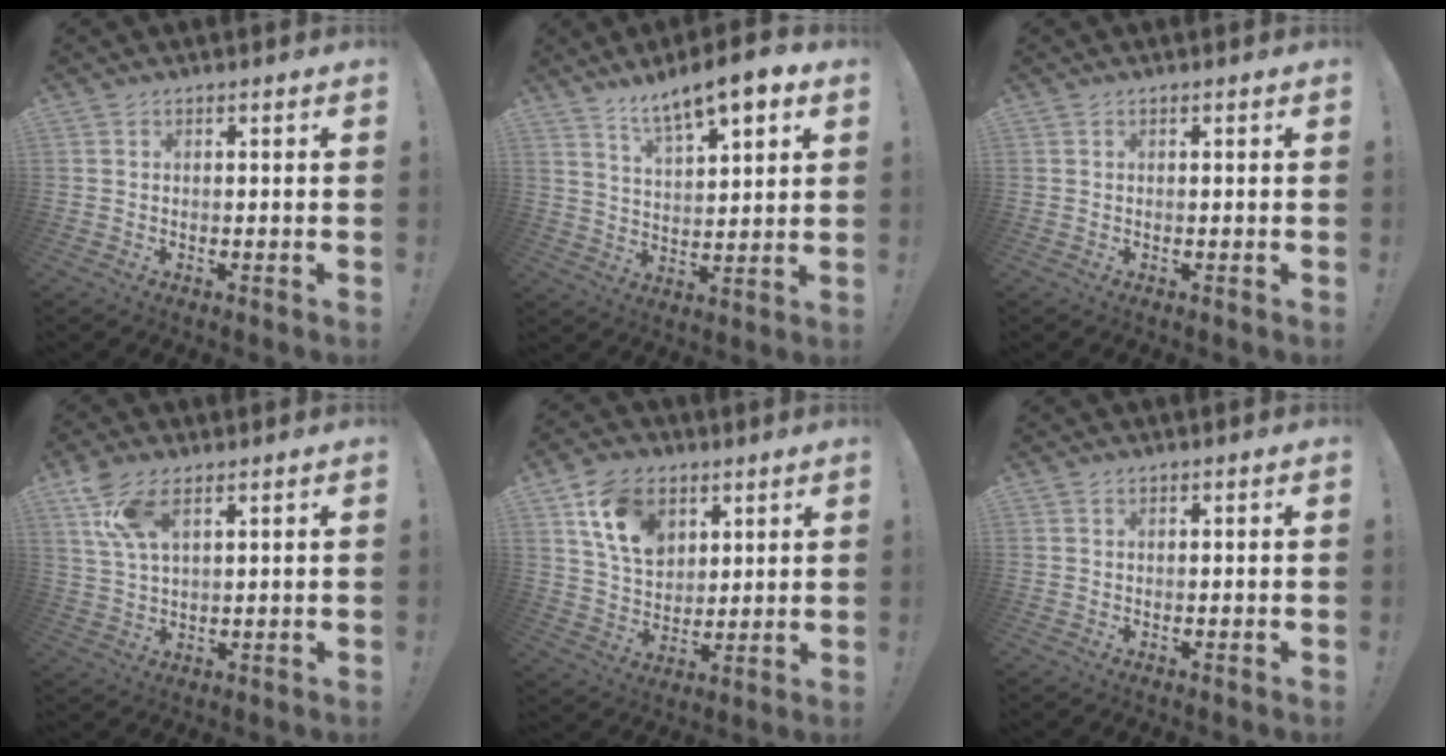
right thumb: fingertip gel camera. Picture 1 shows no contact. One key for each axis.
{"total": 11.1, "fx": 8.1, "fy": 2.9, "fz": 7.0, "tx": -0.115, "ty": -0.045, "tz": 0.139}
{"total": 0.0}
{"total": 9.3, "fx": 5.4, "fy": 3.9, "fz": 6.5, "tx": -0.127, "ty": -0.015, "tz": 0.099}
{"total": 14.3, "fx": 7.1, "fy": 10.0, "fz": 7.5, "tx": -0.127, "ty": -0.022, "tz": 0.141}
{"total": 0.6, "fx": 0.5, "fy": 0.2, "fz": 0.1, "tx": 0.003, "ty": -0.003, "tz": 0.009}